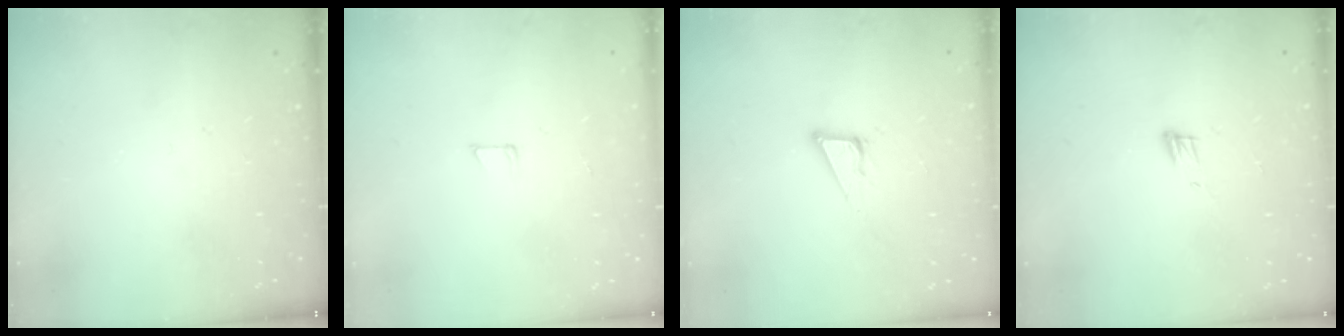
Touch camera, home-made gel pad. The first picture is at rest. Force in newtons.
{"total": 4.4, "press": 4.4, "slide": 0.3}
{"total": 7.4, "press": 6.9, "slide": 2.6}
{"total": 4.8, "press": 4.8, "slide": 0.6}